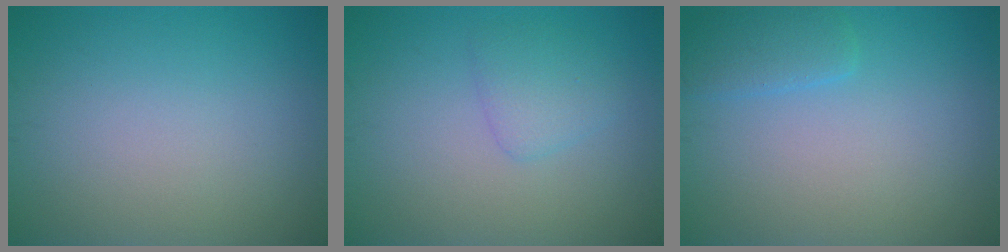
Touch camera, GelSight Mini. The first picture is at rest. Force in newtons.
{"total": 1.9, "press": 1.9, "slide": 0.2}
{"total": 2.0, "press": 2.0, "slide": 0.2}